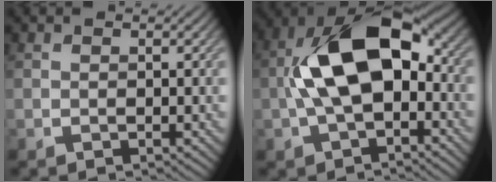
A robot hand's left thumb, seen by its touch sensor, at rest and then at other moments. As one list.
[{"total": 13.5, "force": [-0.3, 7.6, 11.2], "torque": [-0.209, 0.020, -0.015]}]